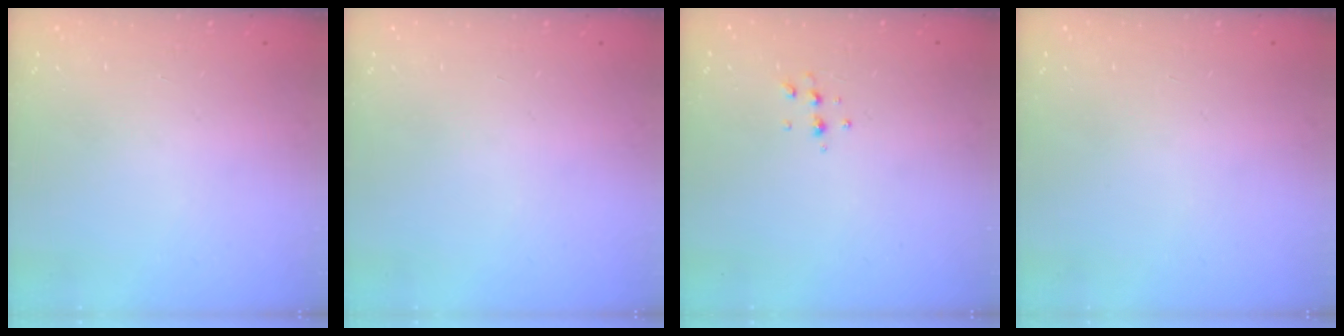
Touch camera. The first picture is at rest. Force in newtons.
{"total": 0.0}
{"total": 4.7, "press": 4.6, "slide": 1.0}
{"total": 0.0}